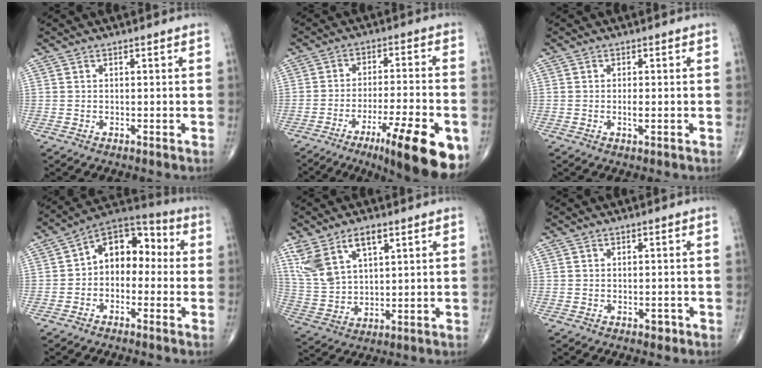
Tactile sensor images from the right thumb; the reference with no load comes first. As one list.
[{"total": 17.4, "force": [-8.7, 3.2, 14.8], "torque": [-0.181, 0.023, -0.126]}, {"total": 1.4, "force": [-0.3, 0.4, 1.3], "torque": [-0.026, -0.003, -0.005]}, {"total": 10.9, "force": [-0.1, 7.5, 7.9], "torque": [-0.080, 0.044, -0.025]}, {"total": 10.6, "force": [5.7, 5.3, 7.1], "torque": [-0.142, -0.015, 0.123]}, {"total": 1.2, "force": [-0.7, 0.7, 0.7], "torque": [-0.005, 0.002, -0.009]}]